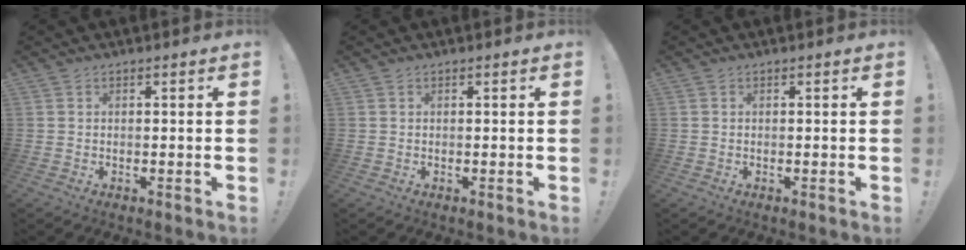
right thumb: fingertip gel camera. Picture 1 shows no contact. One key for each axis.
{"total": 0.0}
{"total": 0.0}